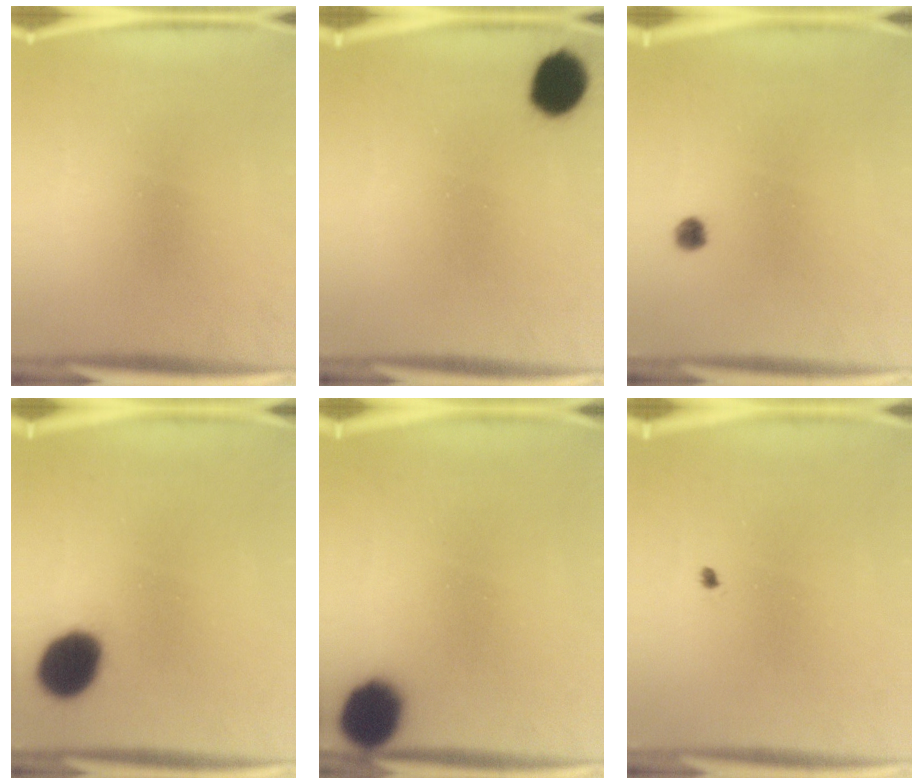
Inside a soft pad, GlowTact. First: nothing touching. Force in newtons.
{"total": 9.7}
{"total": 1.8}
{"total": 12.6}
{"total": 8.7}
{"total": 0.6}